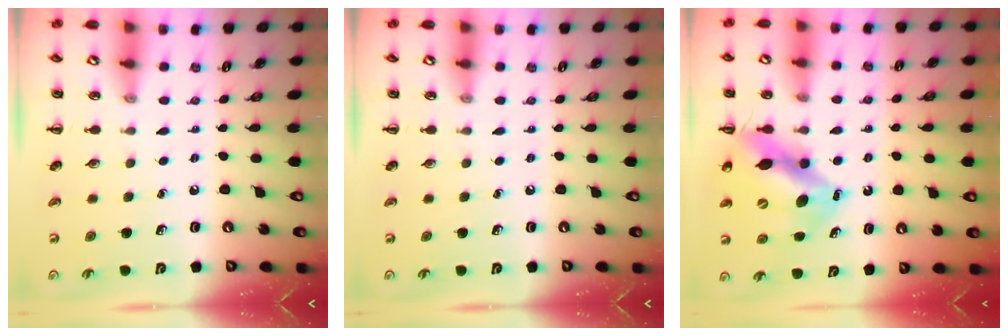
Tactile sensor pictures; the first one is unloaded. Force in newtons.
{"total": 0.0}
{"total": 12.8, "press": 12.4, "slide": 3.2}